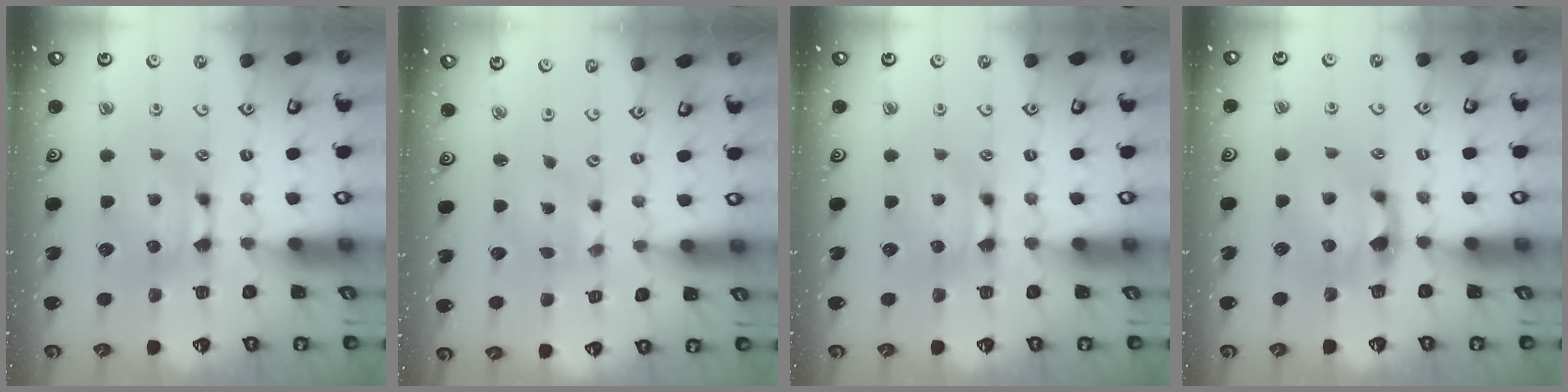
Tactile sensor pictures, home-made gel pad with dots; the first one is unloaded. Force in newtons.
{"total": 2.6, "press": 2.4, "slide": 1.0}
{"total": 0.0}
{"total": 1.4, "press": 0.9, "slide": 1.0}